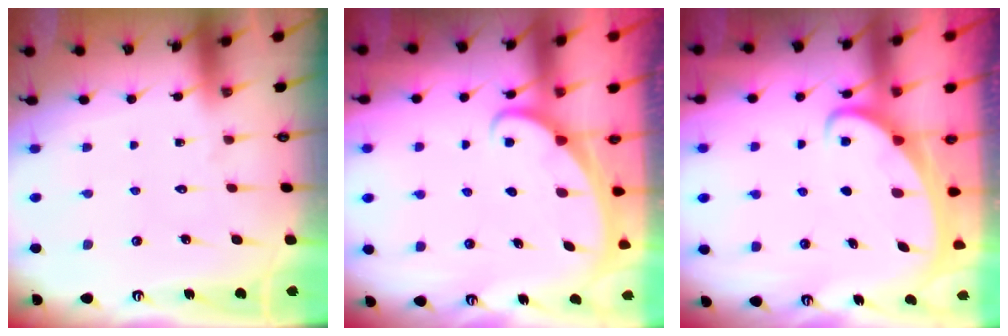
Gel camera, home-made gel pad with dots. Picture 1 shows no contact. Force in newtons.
{"total": 1.6, "press": 1.6, "slide": 0.0}
{"total": 1.9, "press": 1.9, "slide": 0.3}